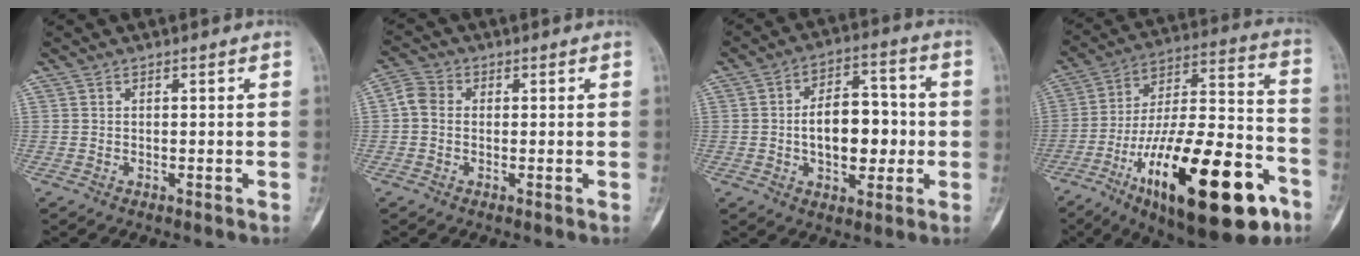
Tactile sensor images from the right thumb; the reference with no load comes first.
{"total": 4.0, "force": [0.1, 3.3, 2.2], "torque": [-0.041, 0.012, -0.006]}
{"total": 13.2, "force": [-0.9, 7.8, 10.6], "torque": [-0.132, 0.025, -0.012]}
{"total": 30.8, "force": [-14.1, 10.9, 25.1], "torque": [-0.401, 0.067, -0.217]}